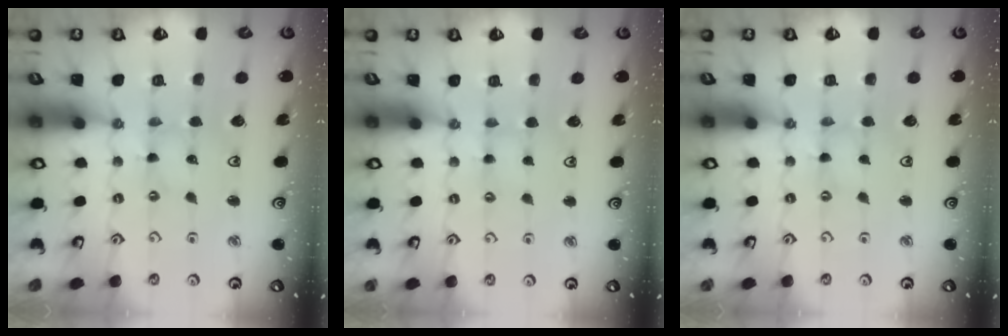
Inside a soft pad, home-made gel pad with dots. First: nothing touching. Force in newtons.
{"total": 2.5, "press": 2.5, "slide": 0.3}
{"total": 0.0}